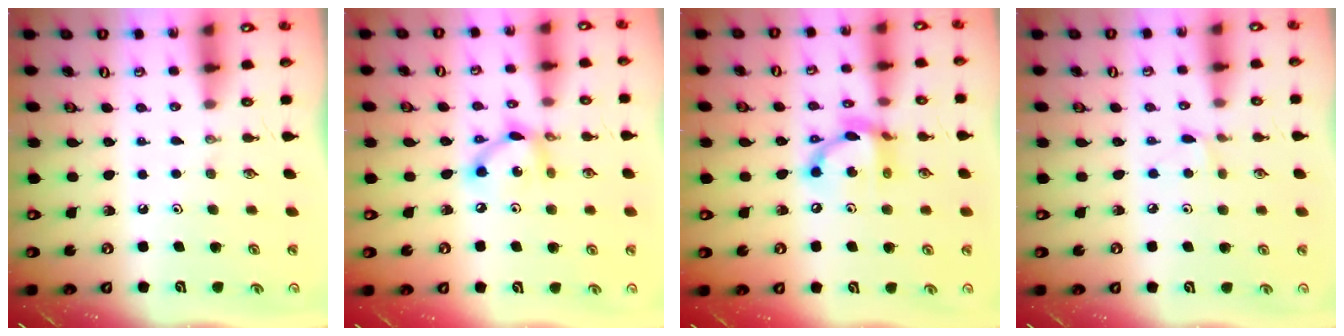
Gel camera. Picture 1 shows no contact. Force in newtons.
{"total": 8.9, "press": 8.9, "slide": 0.6}
{"total": 12.6, "press": 12.6, "slide": 0.8}
{"total": 3.6, "press": 3.5, "slide": 0.4}